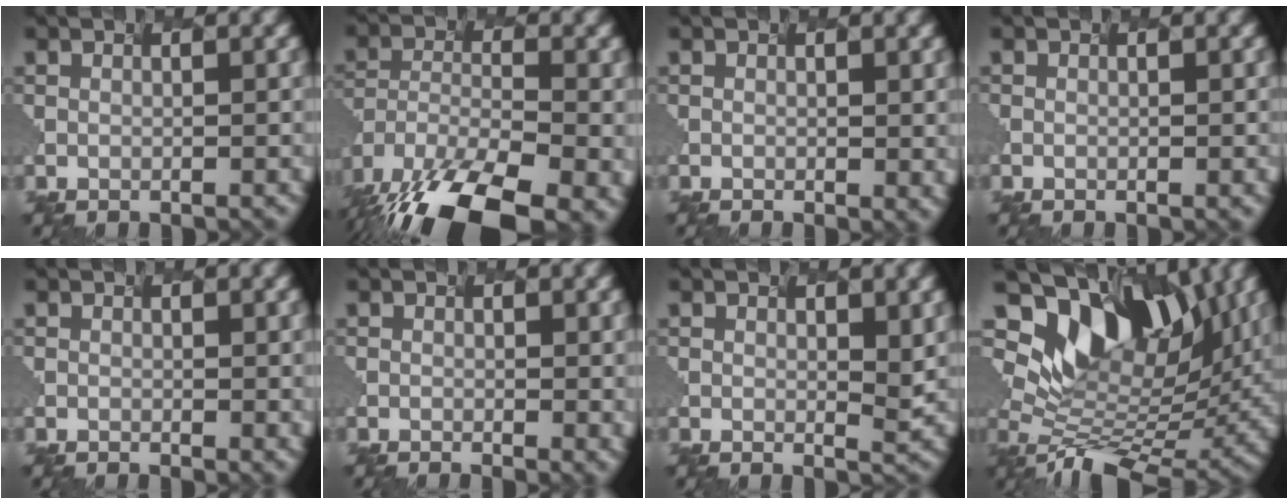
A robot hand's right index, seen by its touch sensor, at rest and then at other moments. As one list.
[{"total": 14.4, "force": [-9.7, 6.1, 8.7], "torque": [-0.193, -0.036, -0.140]}, {"total": 1.2, "force": [-0.2, 0.2, 1.2], "torque": [-0.010, -0.002, 0.011]}, {"total": 1.4, "force": [-0.1, 0.6, 1.2], "torque": [0.002, 0.008, -0.004]}, {"total": 0.9, "force": [-0.1, 0.0, 0.8], "torque": [-0.010, -0.001, 0.010]}, {"total": 1.9, "force": [-0.4, 0.5, 1.8], "torque": [-0.014, 0.000, 0.006]}, {"total": 1.5, "force": [0.8, 0.1, 1.2], "torque": [-0.025, -0.008, 0.023]}, {"total": 9.4, "force": [3.7, 5.3, 6.8], "torque": [-0.113, -0.009, 0.088]}]